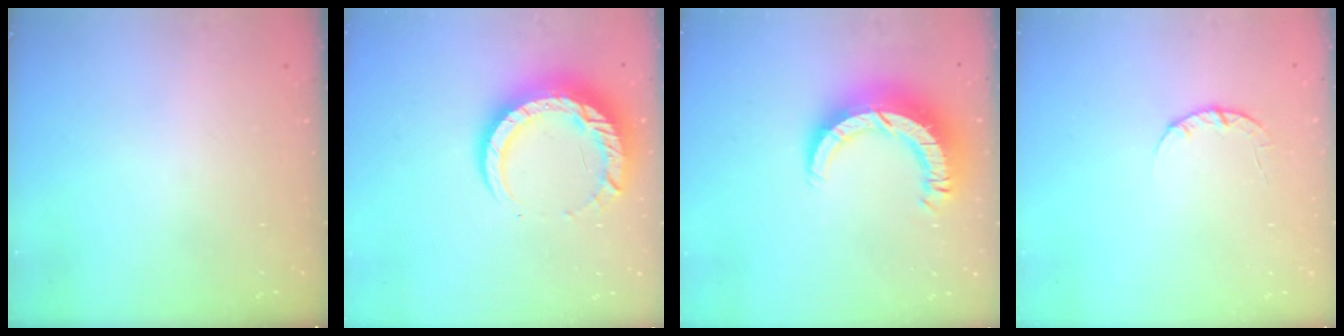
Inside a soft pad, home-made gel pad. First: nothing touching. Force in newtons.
{"total": 13.5, "press": 13.4, "slide": 1.5}
{"total": 11.5, "press": 11.5, "slide": 1.1}
{"total": 3.4, "press": 3.4, "slide": 0.4}